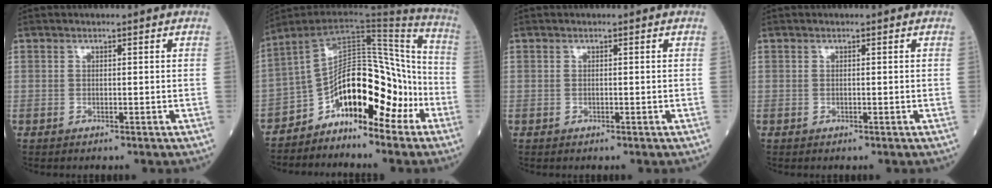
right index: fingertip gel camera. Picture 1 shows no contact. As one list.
[{"total": 14.6, "force": [-7.0, 6.5, 11.0], "torque": [-0.161, 0.048, -0.114]}, {"total": 0.0}, {"total": 0.0}]